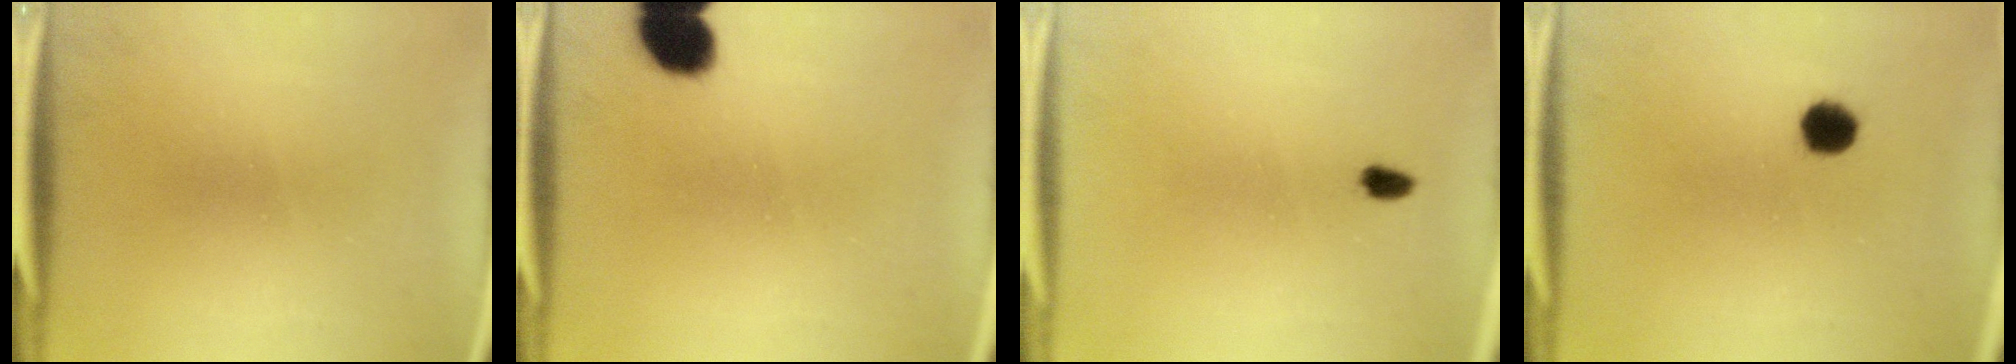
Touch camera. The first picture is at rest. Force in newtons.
{"total": 7.7}
{"total": 1.4}
{"total": 4.0}